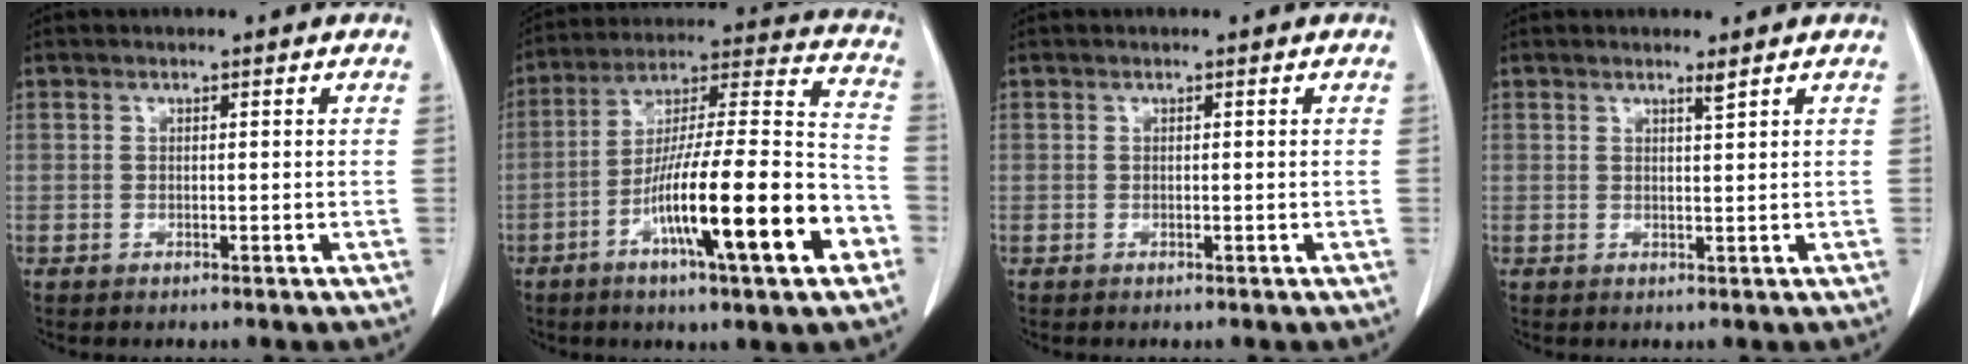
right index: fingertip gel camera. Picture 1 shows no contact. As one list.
[{"total": 21.5, "force": [-8.5, 1.9, 19.6], "torque": [-0.301, -0.005, -0.140]}, {"total": 0.0}, {"total": 1.0, "force": [0.8, -0.3, 0.6], "torque": [-0.019, -0.010, 0.016]}]